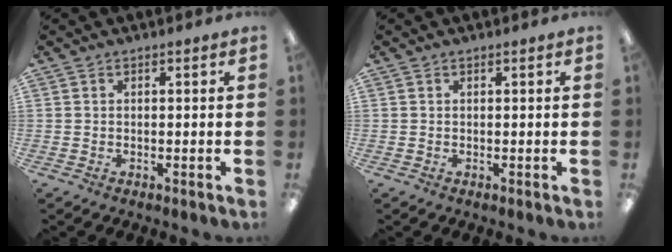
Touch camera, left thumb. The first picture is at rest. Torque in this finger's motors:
{"motor_torque": [0.02, 0.00, -0.04, -0.04, 0.01]}